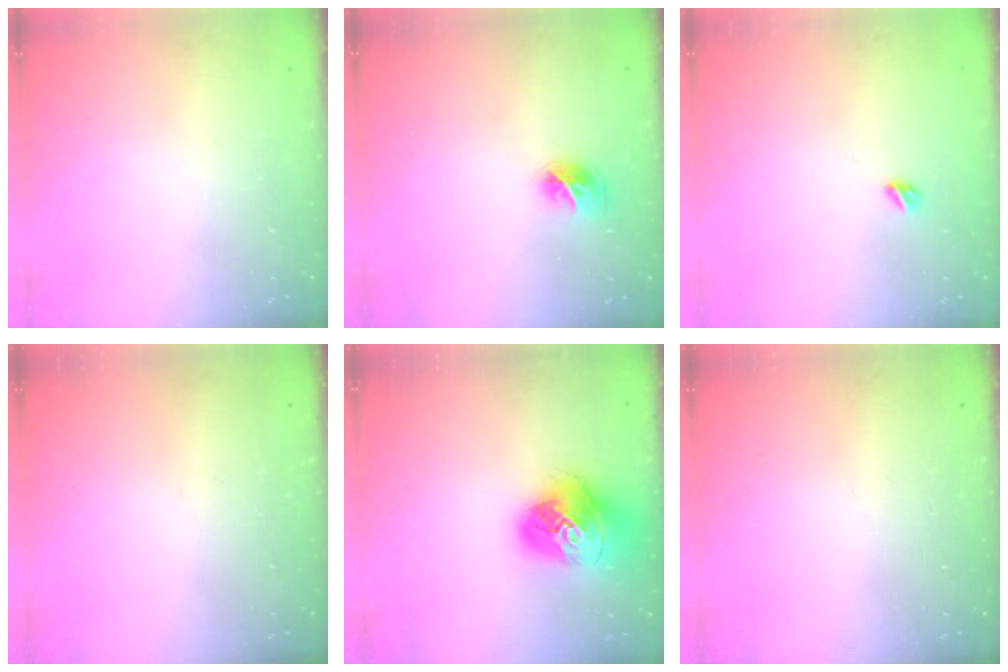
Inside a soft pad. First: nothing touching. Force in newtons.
{"total": 8.0, "press": 8.0, "slide": 0.7}
{"total": 3.4, "press": 3.3, "slide": 0.8}
{"total": 0.0}
{"total": 19.2, "press": 19.1, "slide": 2.2}
{"total": 0.0}